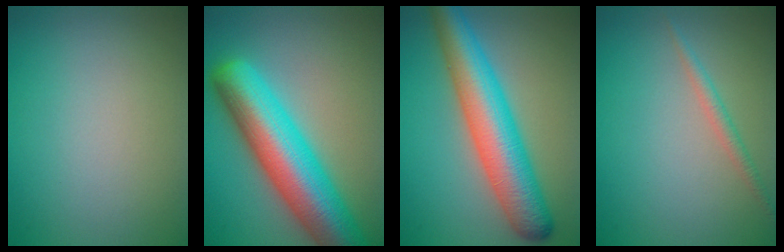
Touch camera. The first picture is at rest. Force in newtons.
{"total": 10.7, "press": 10.7, "slide": 0.4}
{"total": 8.5, "press": 8.4, "slide": 0.2}
{"total": 1.4, "press": 1.4, "slide": 0.0}